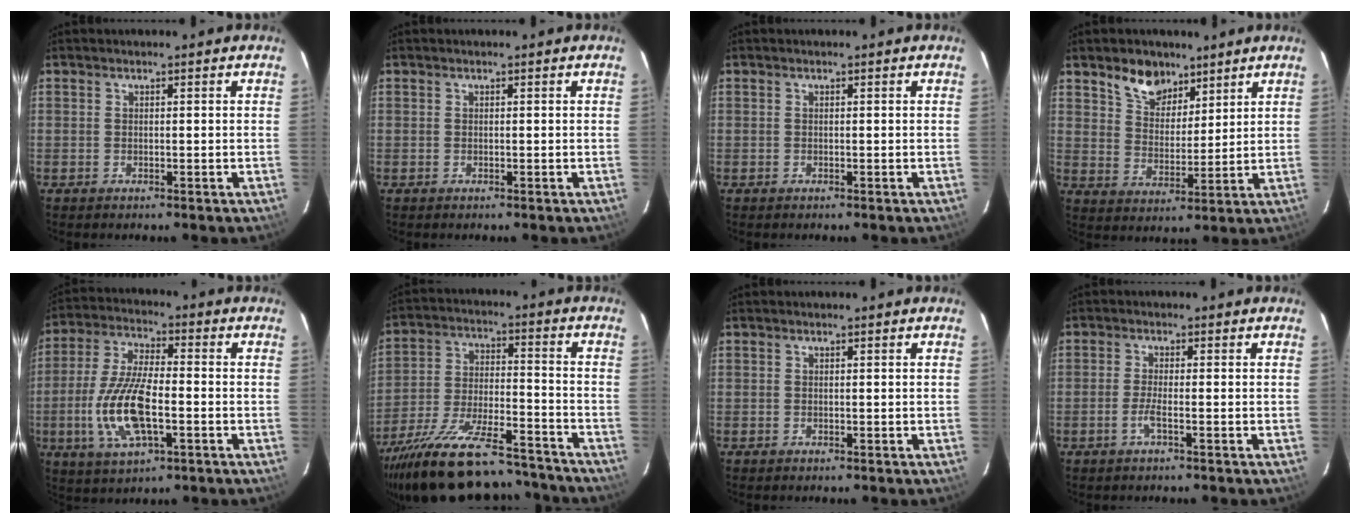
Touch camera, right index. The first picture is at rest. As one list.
[{"total": 0.0}, {"total": 0.0}, {"total": 8.4, "force": [5.9, 5.0, 3.2], "torque": [-0.052, 0.011, 0.109]}, {"total": 14.1, "force": [-3.5, 5.2, 12.6], "torque": [-0.267, -0.005, -0.065]}, {"total": 27.0, "force": [-22.4, 7.7, 12.8], "torque": [-0.244, -0.034, -0.335]}, {"total": 0.0}, {"total": 2.2, "force": [-1.1, -0.1, 1.9], "torque": [-0.040, -0.003, -0.024]}]